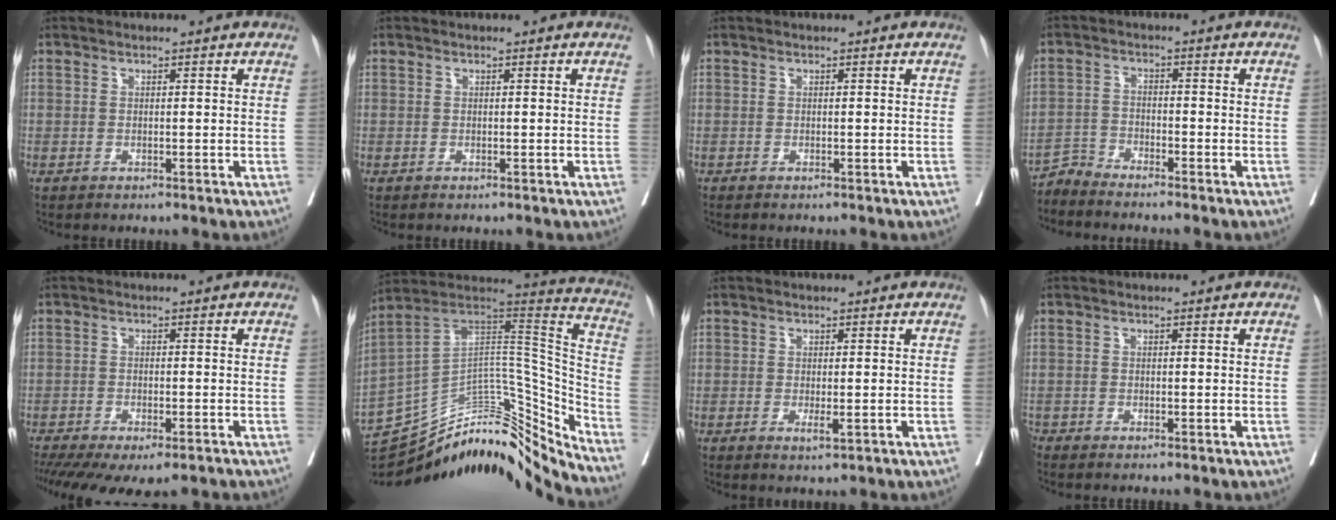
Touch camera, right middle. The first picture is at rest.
{"total": 0.0}
{"total": 0.0}
{"total": 2.9, "force": [-2.9, -0.3, -0.5], "torque": [0.018, -0.015, -0.058]}
{"total": 12.2, "force": [-9.0, 3.7, 7.3], "torque": [-0.151, -0.017, -0.130]}
{"total": 22.2, "force": [-19.6, 5.7, 8.6], "torque": [-0.117, 0.082, -0.302]}
{"total": 1.6, "force": [-0.2, 0.2, 1.6], "torque": [-0.026, -0.004, -0.003]}
{"total": 0.7, "force": [-0.7, 0.0, 0.0], "torque": [-0.002, -0.002, -0.015]}